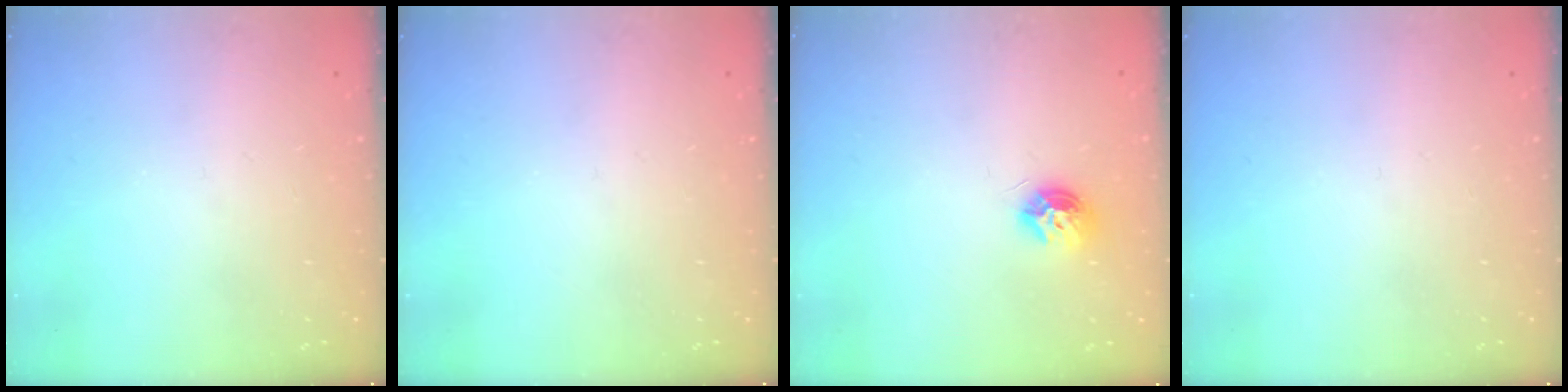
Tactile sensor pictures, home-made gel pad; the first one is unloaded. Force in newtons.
{"total": 0.0}
{"total": 8.9, "press": 8.9, "slide": 0.2}
{"total": 0.0}